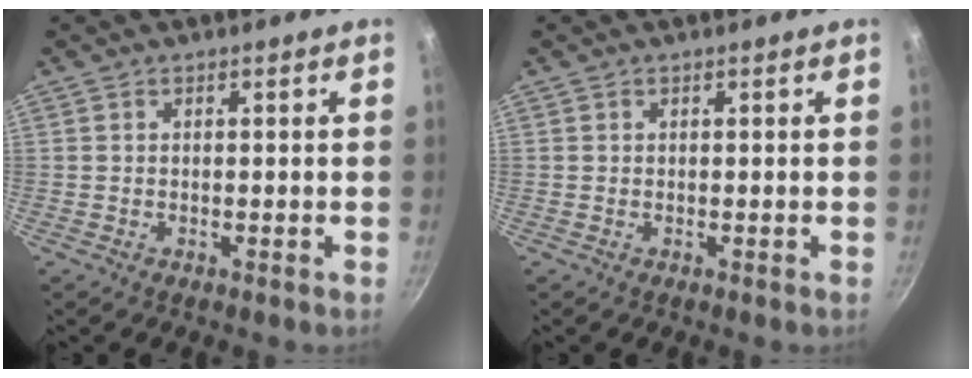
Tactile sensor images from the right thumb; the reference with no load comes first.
{"total": 0.0}